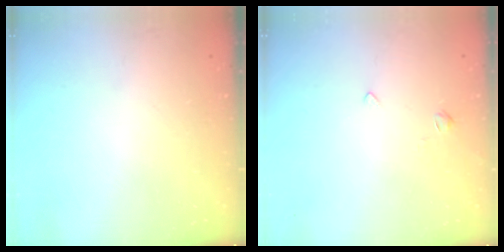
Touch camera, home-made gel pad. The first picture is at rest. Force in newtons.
{"total": 2.2, "press": 2.2, "slide": 0.5}